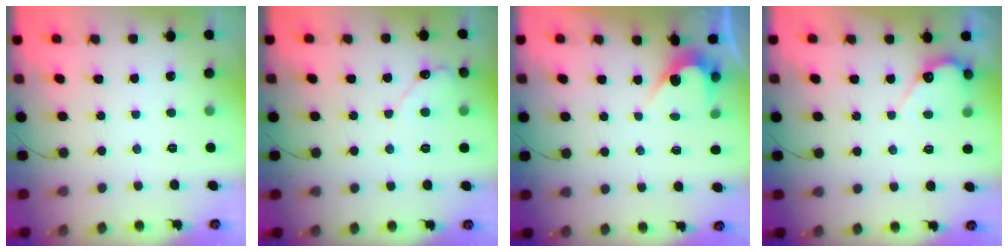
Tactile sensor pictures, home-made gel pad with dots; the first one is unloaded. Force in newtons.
{"total": 5.9, "press": 5.8, "slide": 0.5}
{"total": 2.9, "press": 2.9, "slide": 0.1}
{"total": 6.0, "press": 6.0, "slide": 0.6}